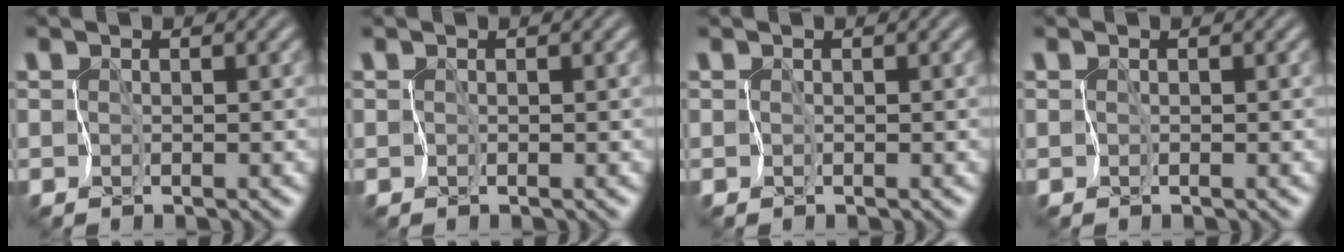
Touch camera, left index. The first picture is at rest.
{"total": 0.0}
{"total": 0.0}
{"total": 0.0}